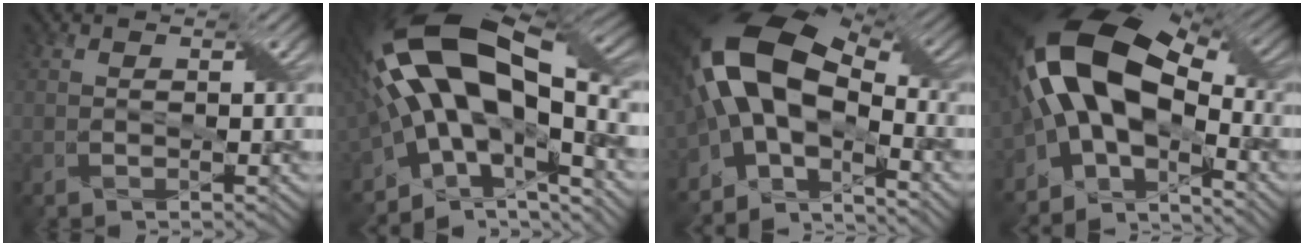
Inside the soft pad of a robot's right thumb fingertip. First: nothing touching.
{"total": 19.1, "force": [-0.7, 10.0, 16.3], "torque": [-0.306, -0.007, -0.014]}
{"total": 16.0, "force": [-1.8, 8.7, 13.4], "torque": [-0.260, 0.011, -0.040]}
{"total": 17.5, "force": [-1.2, 9.7, 14.5], "torque": [-0.274, -0.002, -0.021]}